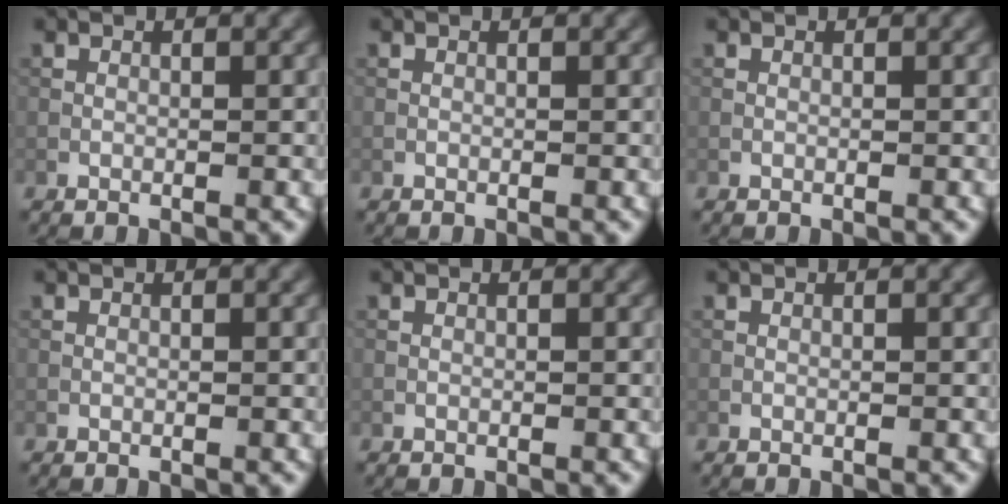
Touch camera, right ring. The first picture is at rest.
{"total": 0.0}
{"total": 0.0}
{"total": 0.0}
{"total": 0.0}
{"total": 0.0}